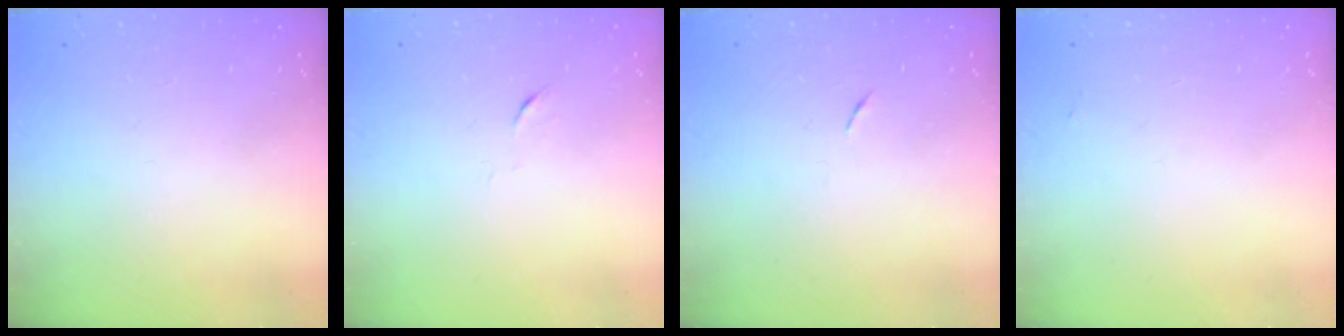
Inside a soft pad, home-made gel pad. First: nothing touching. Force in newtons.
{"total": 4.0, "press": 4.0, "slide": 0.6}
{"total": 3.8, "press": 3.7, "slide": 0.7}
{"total": 1.9, "press": 1.9, "slide": 0.3}